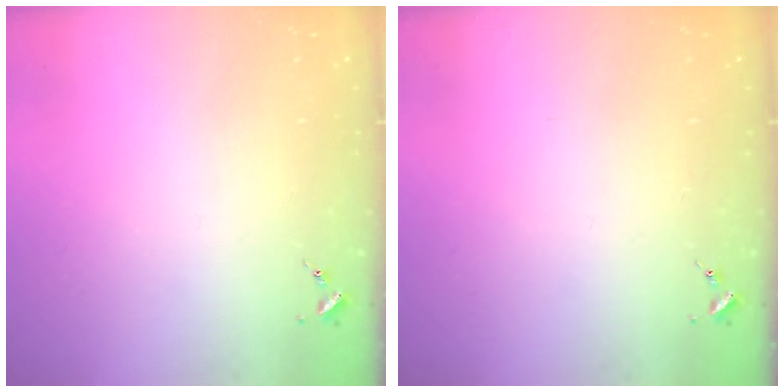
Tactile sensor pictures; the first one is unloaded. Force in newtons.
{"total": 0.0}